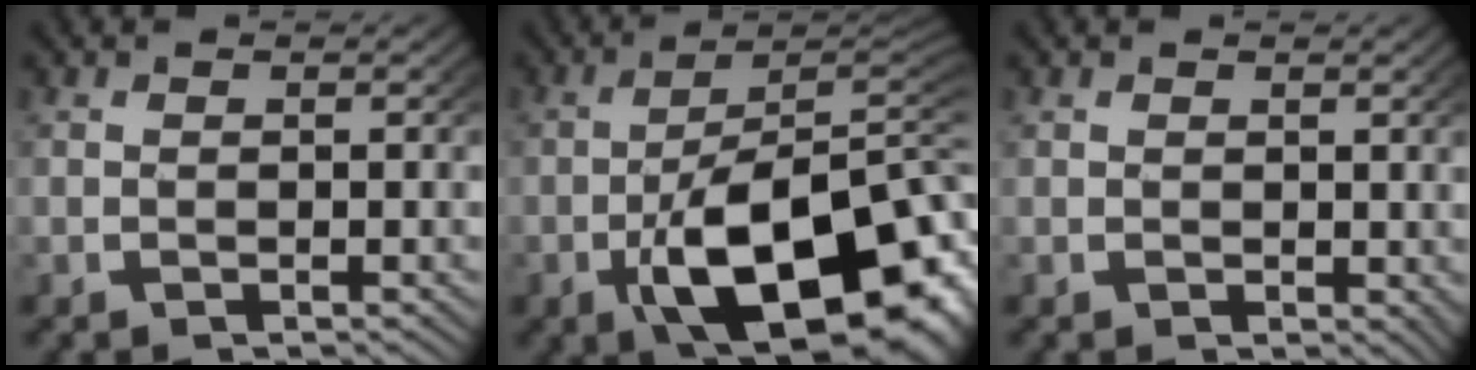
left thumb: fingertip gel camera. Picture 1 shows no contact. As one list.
[{"total": 17.5, "force": [-3.6, 10.3, 13.6], "torque": [-0.215, -0.069, -0.023]}, {"total": 1.0, "force": [0.5, 0.7, 0.6], "torque": [0.001, -0.005, 0.016]}]